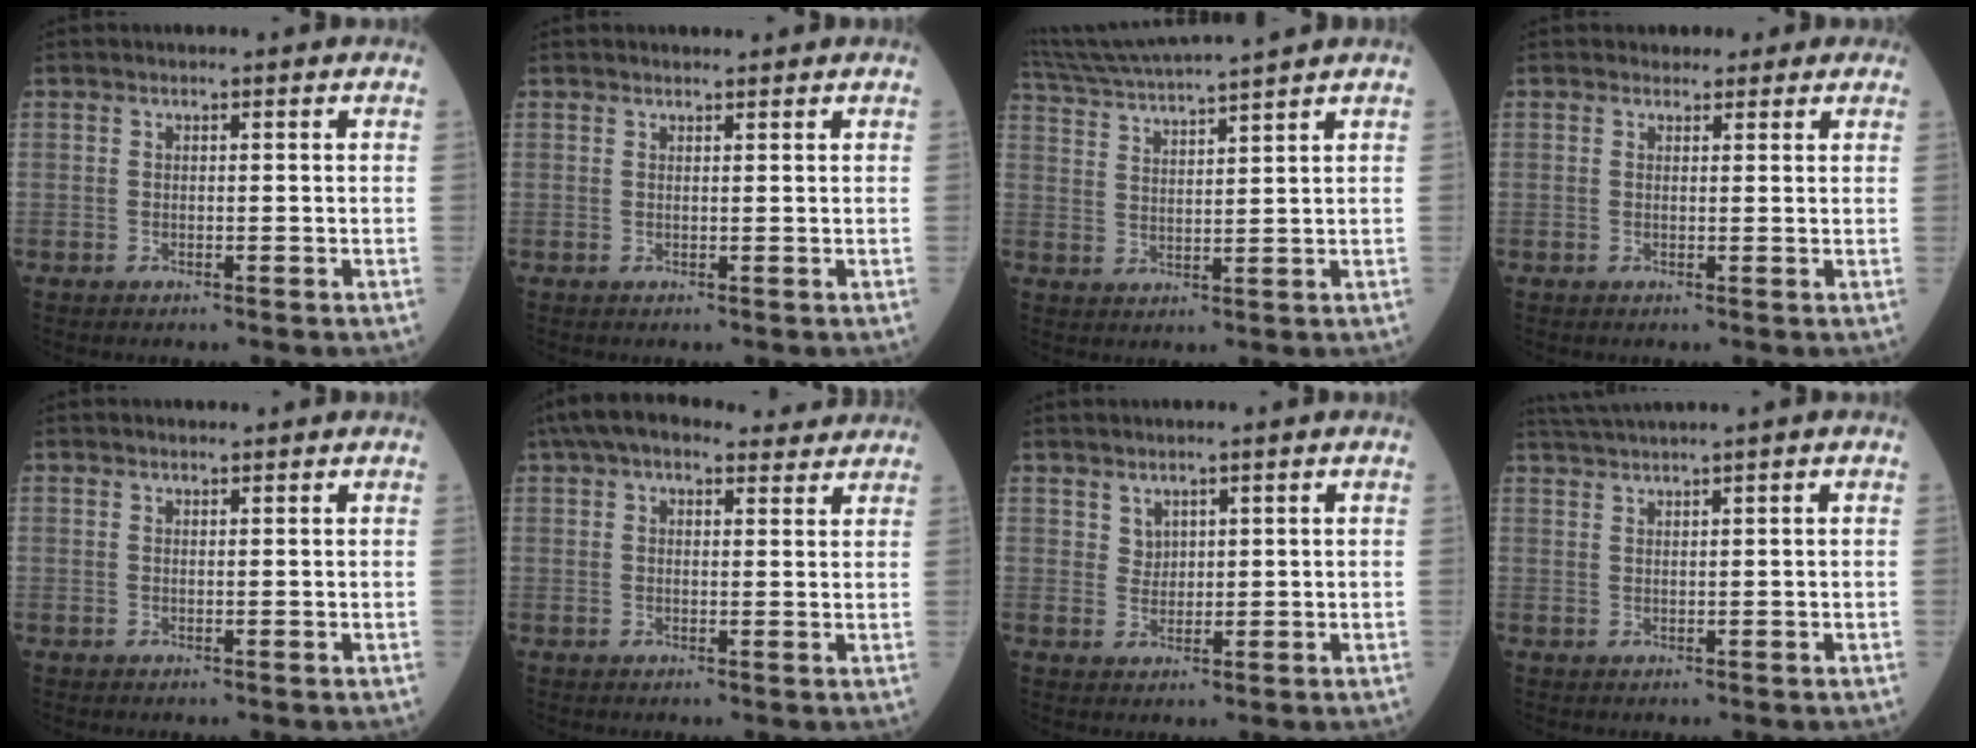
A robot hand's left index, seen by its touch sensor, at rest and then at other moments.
{"total": 1.6, "force": [1.5, 0.2, 0.5], "torque": [-0.010, 0.010, 0.025]}
{"total": 11.9, "force": [10.8, -1.9, 4.7], "torque": [-0.094, 0.010, 0.183]}
{"total": 2.6, "force": [2.0, 1.6, 0.6], "torque": [0.001, 0.006, 0.019]}
{"total": 1.2, "force": [1.1, 0.2, 0.3], "torque": [-0.010, 0.010, 0.020]}
{"total": 11.7, "force": [9.5, 3.9, 5.5], "torque": [-0.088, 0.057, 0.137]}
{"total": 1.8, "force": [1.4, 1.2, 0.4], "torque": [-0.007, 0.002, 0.028]}
{"total": 3.6, "force": [2.9, -1.4, 1.6], "torque": [-0.039, 0.009, 0.063]}